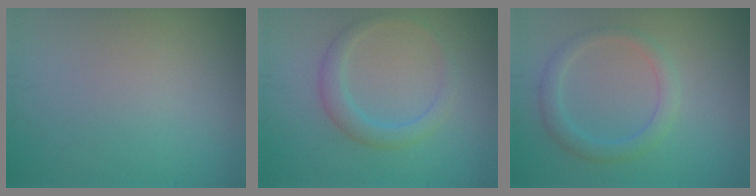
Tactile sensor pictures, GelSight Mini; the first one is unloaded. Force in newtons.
{"total": 2.3, "press": 2.3, "slide": 0.2}
{"total": 2.3, "press": 2.3, "slide": 0.2}